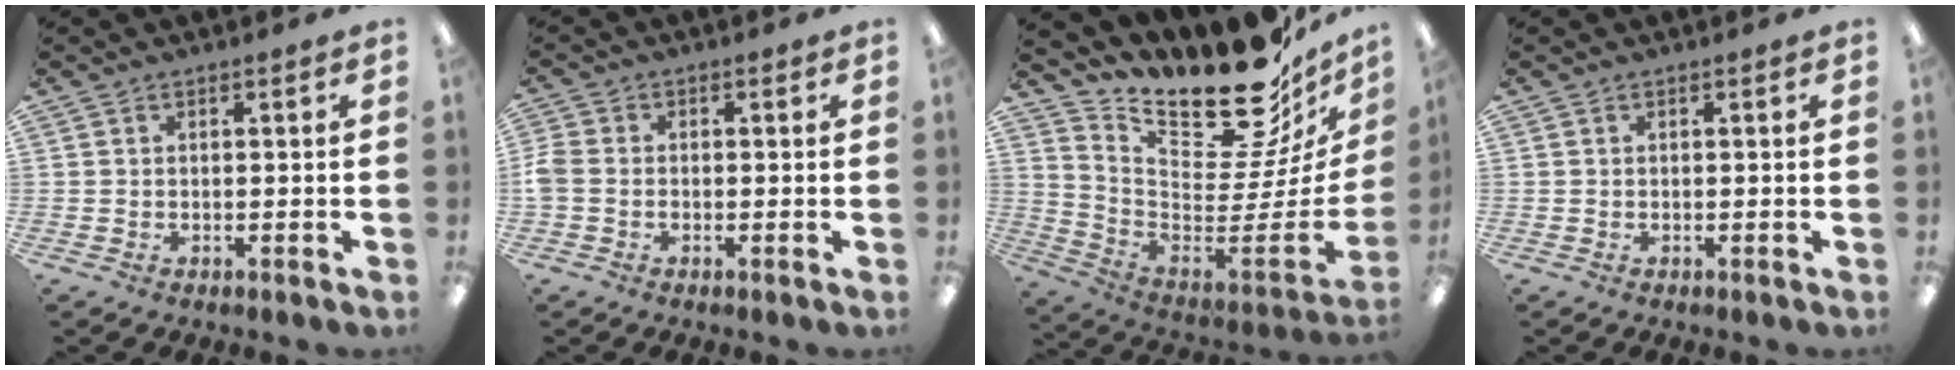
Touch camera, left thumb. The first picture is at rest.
{"total": 3.6, "force": [-0.8, 2.8, 2.1], "torque": [-0.036, 0.010, -0.014]}
{"total": 21.5, "force": [18.1, 5.8, 10.0], "torque": [-0.134, -0.160, 0.299]}
{"total": 0.0}